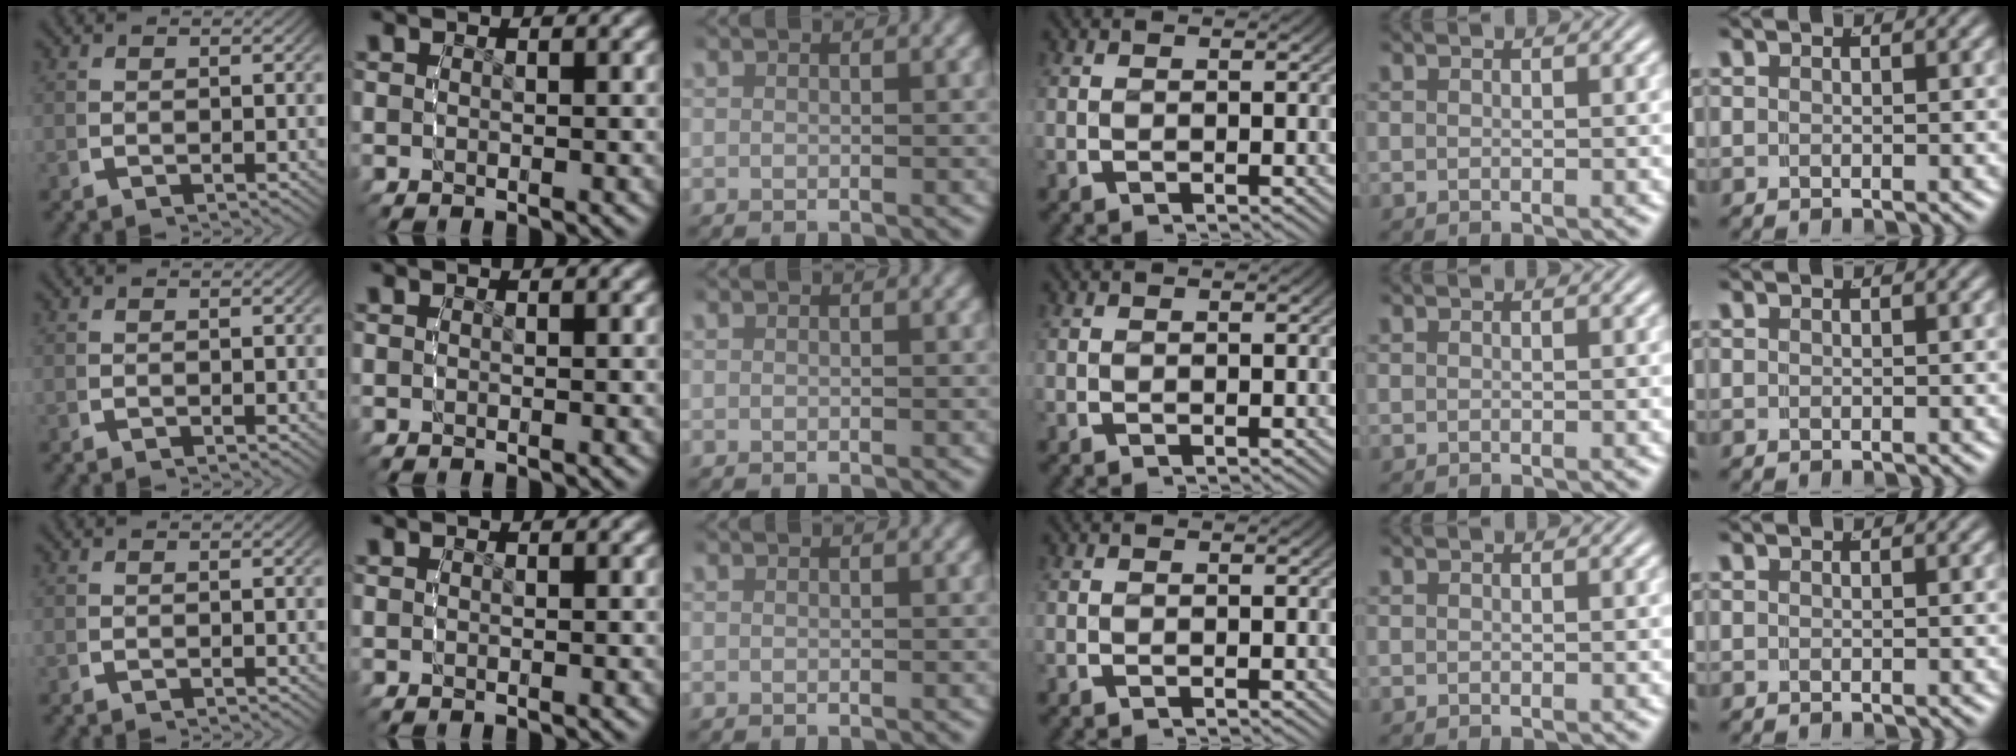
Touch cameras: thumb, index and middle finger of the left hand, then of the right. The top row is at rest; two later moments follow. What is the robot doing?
{"motion": "grasp_and_lifting", "object": "bowl"}